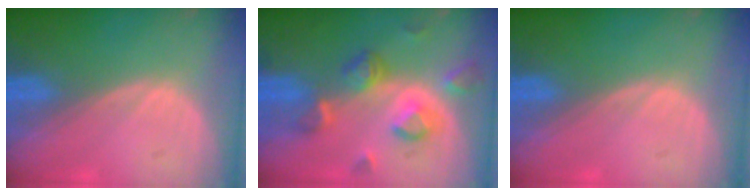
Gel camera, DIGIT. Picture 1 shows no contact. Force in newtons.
{"total": 8.0, "press": 7.1, "slide": 3.7}
{"total": 0.0}